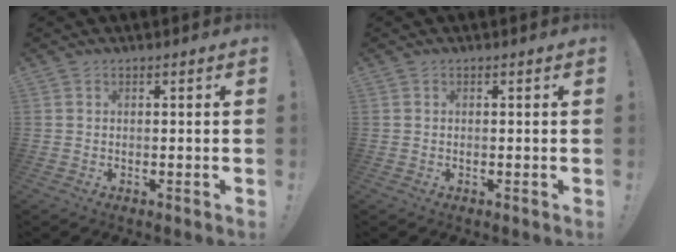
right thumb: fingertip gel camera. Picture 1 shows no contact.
{"total": 0.0}